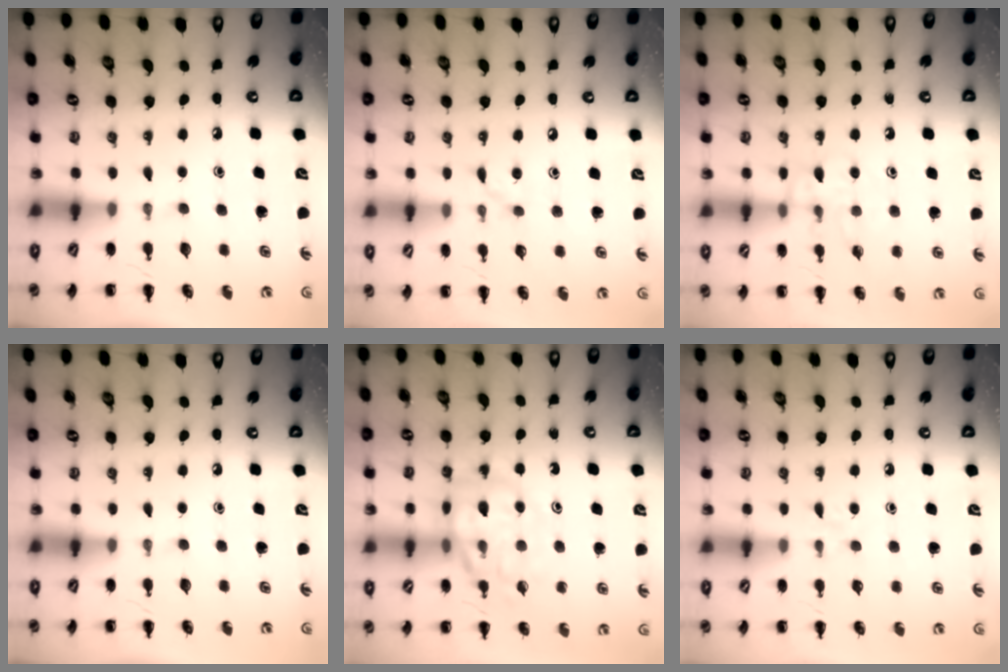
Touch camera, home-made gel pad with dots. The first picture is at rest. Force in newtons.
{"total": 4.9, "press": 4.5, "slide": 1.8}
{"total": 10.6, "press": 10.6, "slide": 0.7}
{"total": 0.0}
{"total": 13.3, "press": 13.2, "slide": 2.0}
{"total": 3.3, "press": 3.1, "slide": 1.1}